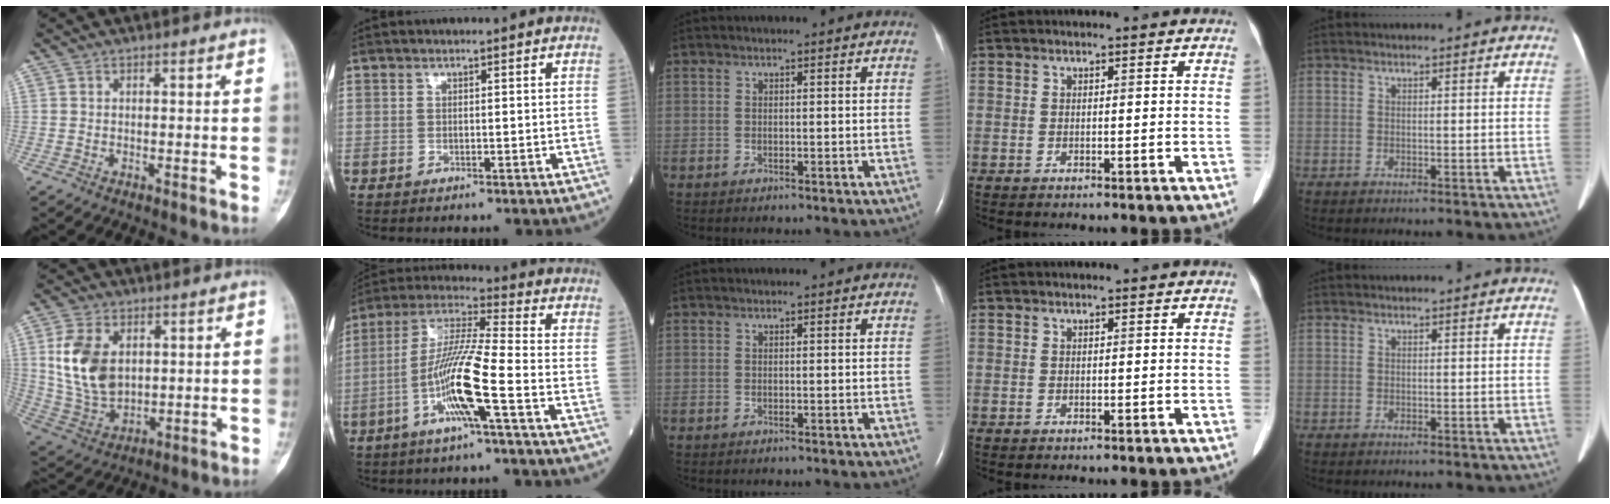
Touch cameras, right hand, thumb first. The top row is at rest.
{"thumb": {"total": 12.6, "force": [2.5, 8.2, 9.2], "torque": [-0.172, -0.009, 0.058]}, "index": {"total": 12.0, "force": [-4.3, -0.4, 11.1], "torque": [-0.225, 0.003, -0.088]}}